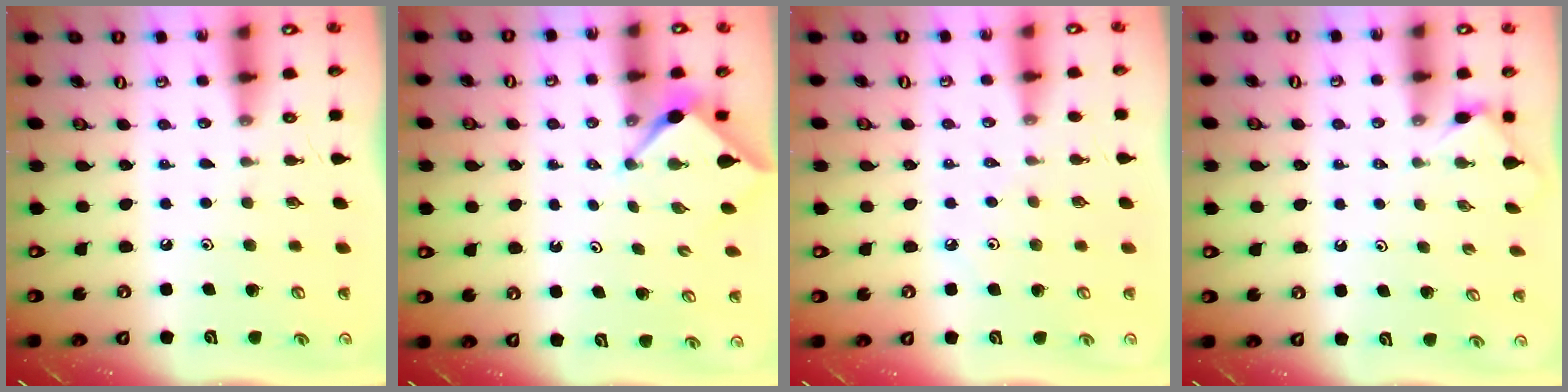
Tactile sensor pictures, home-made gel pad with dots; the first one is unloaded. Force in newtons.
{"total": 3.0, "press": 2.9, "slide": 0.3}
{"total": 2.7, "press": 2.6, "slide": 0.5}
{"total": 1.6, "press": 1.5, "slide": 0.4}